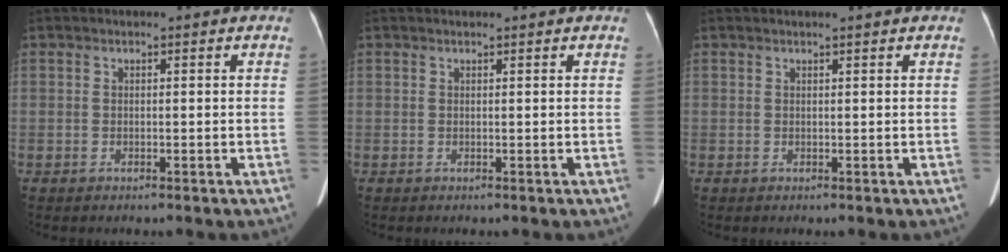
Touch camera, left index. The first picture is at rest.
{"total": 1.3, "force": [1.2, 0.0, 0.4], "torque": [-0.007, 0.014, 0.017]}
{"total": 1.4, "force": [1.2, -0.2, 0.7], "torque": [-0.008, 0.011, 0.021]}